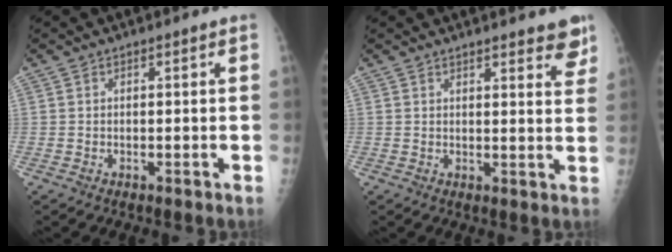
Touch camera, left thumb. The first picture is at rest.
{"total": 6.7, "force": [5.4, 1.7, 3.5], "torque": [-0.014, -0.026, 0.058]}